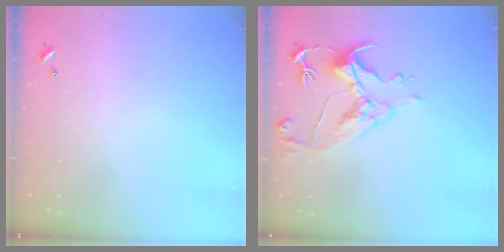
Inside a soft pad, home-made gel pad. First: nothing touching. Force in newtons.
{"total": 6.9, "press": 6.8, "slide": 1.5}